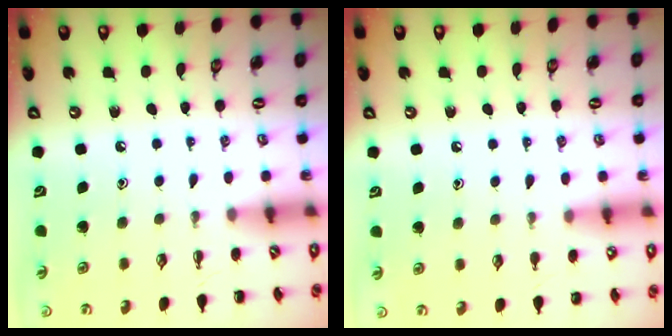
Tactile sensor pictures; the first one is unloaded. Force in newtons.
{"total": 6.1, "press": 5.8, "slide": 2.0}